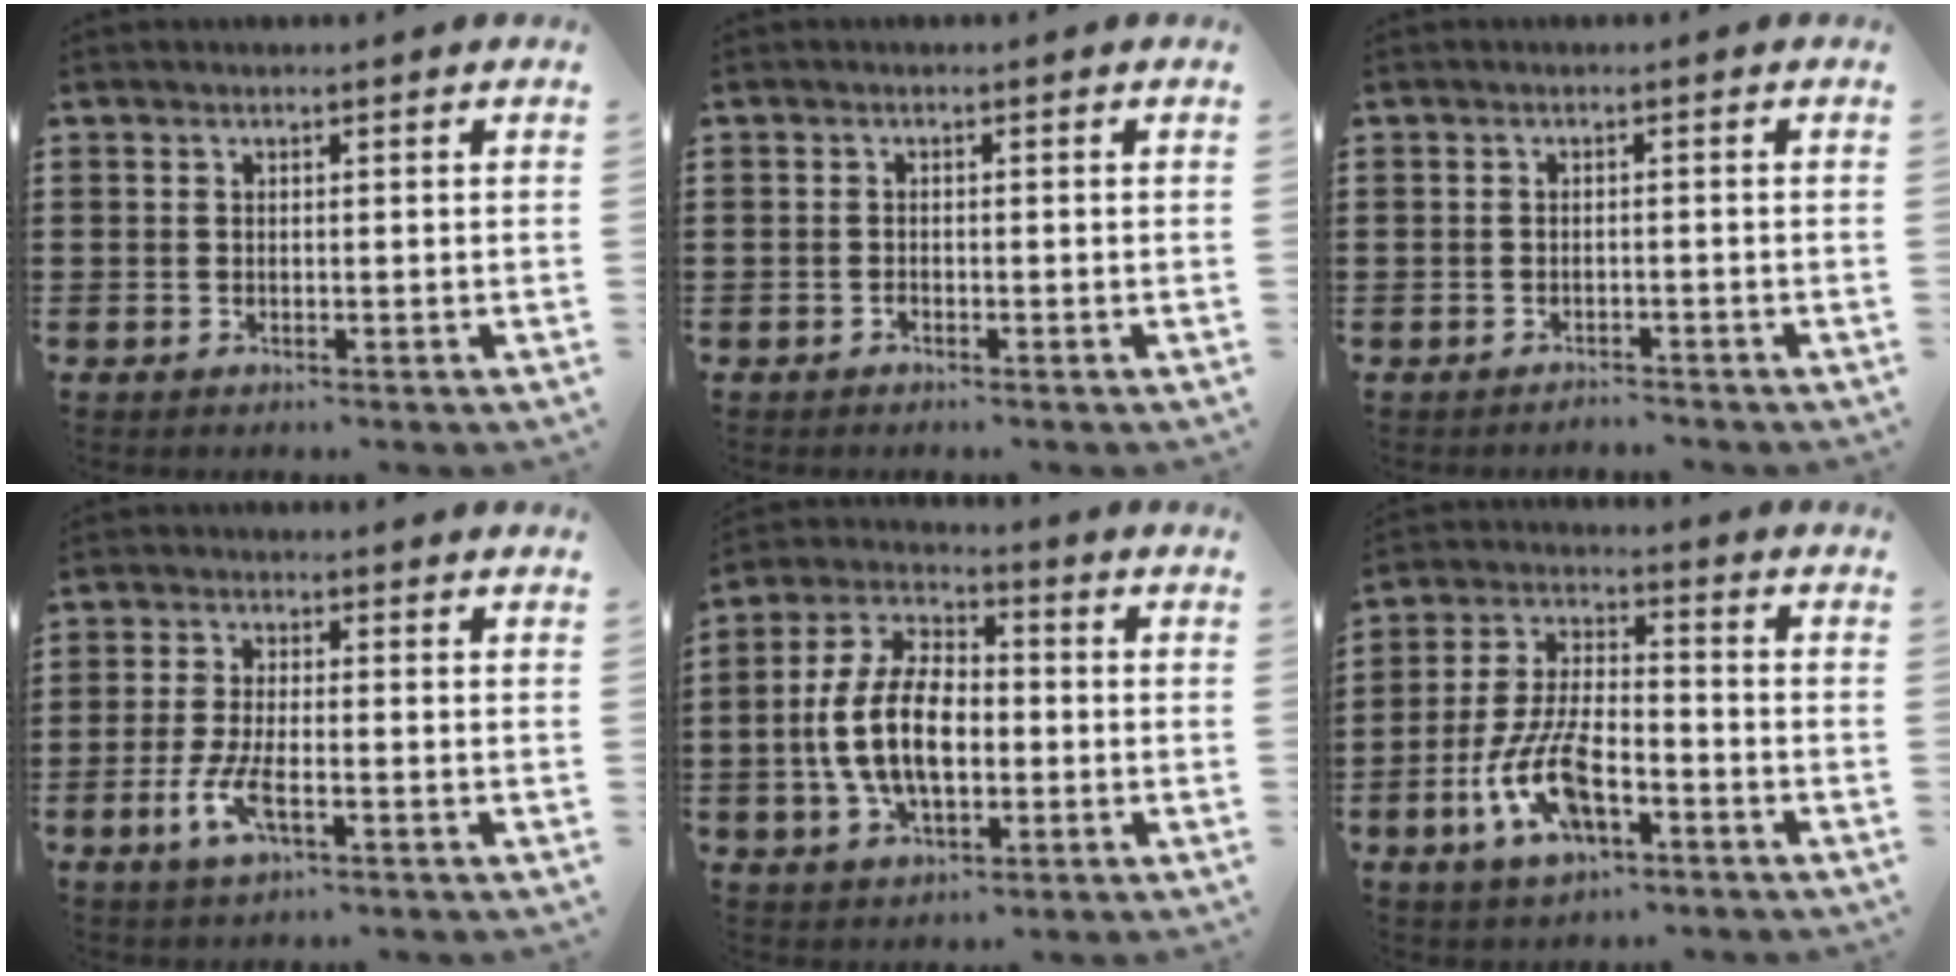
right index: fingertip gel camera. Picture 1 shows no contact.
{"total": 0.6, "force": [-0.6, 0.2, 0.2], "torque": [-0.005, 0.000, -0.012]}
{"total": 1.4, "force": [-1.3, 0.1, -0.2], "torque": [0.000, 0.003, -0.031]}
{"total": 5.5, "force": [-2.1, 1.6, 4.8], "torque": [-0.112, -0.013, -0.046]}
{"total": 11.0, "force": [-1.4, 6.1, 9.0], "torque": [-0.215, 0.001, -0.035]}
{"total": 10.0, "force": [-4.1, 4.5, 7.9], "torque": [-0.183, -0.003, -0.078]}